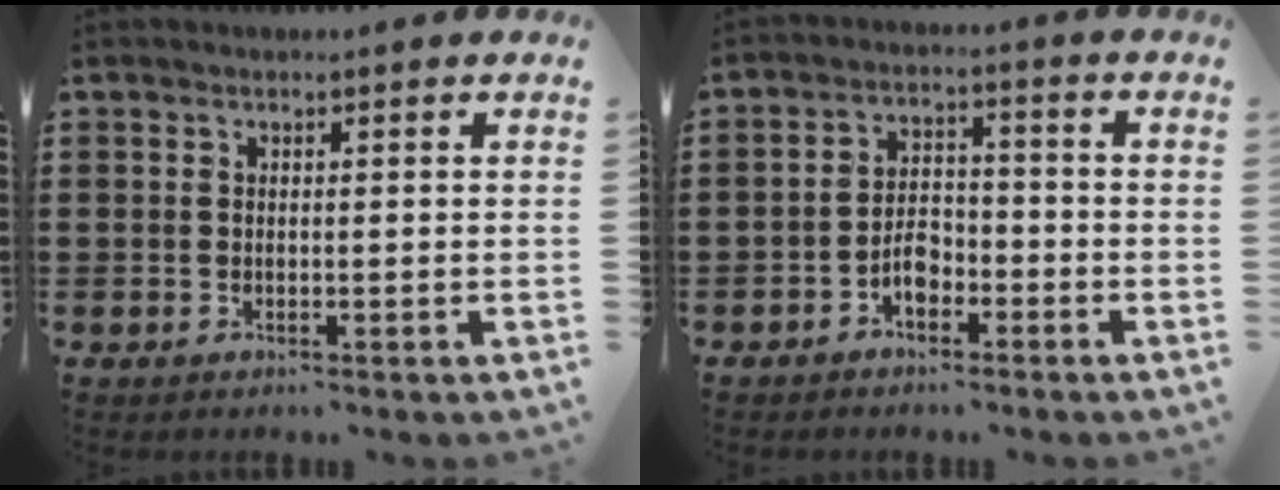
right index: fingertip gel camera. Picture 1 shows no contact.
{"total": 4.3, "force": [-2.3, 2.5, 2.7], "torque": [-0.056, 0.004, -0.045]}